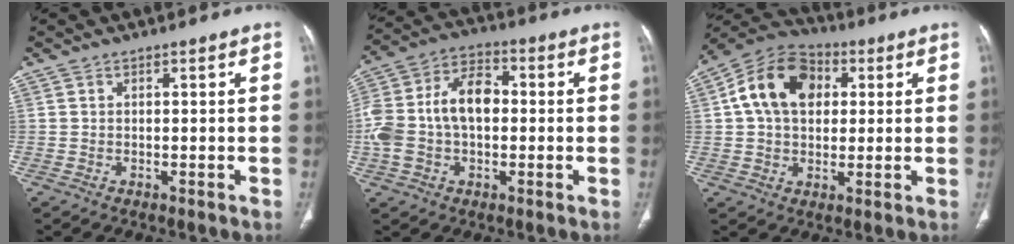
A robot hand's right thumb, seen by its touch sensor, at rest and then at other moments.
{"total": 14.8, "force": [-0.2, 9.4, 11.4], "torque": [-0.229, 0.042, -0.010]}
{"total": 14.5, "force": [3.3, 10.2, 9.8], "torque": [-0.151, 0.018, 0.048]}